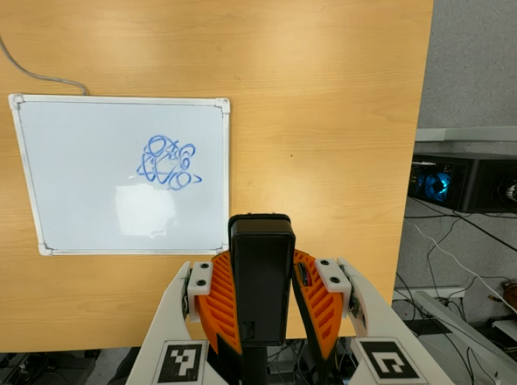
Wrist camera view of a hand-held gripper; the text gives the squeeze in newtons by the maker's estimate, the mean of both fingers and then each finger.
{"total": 9.1, "left": 7.7, "right": 10.5}